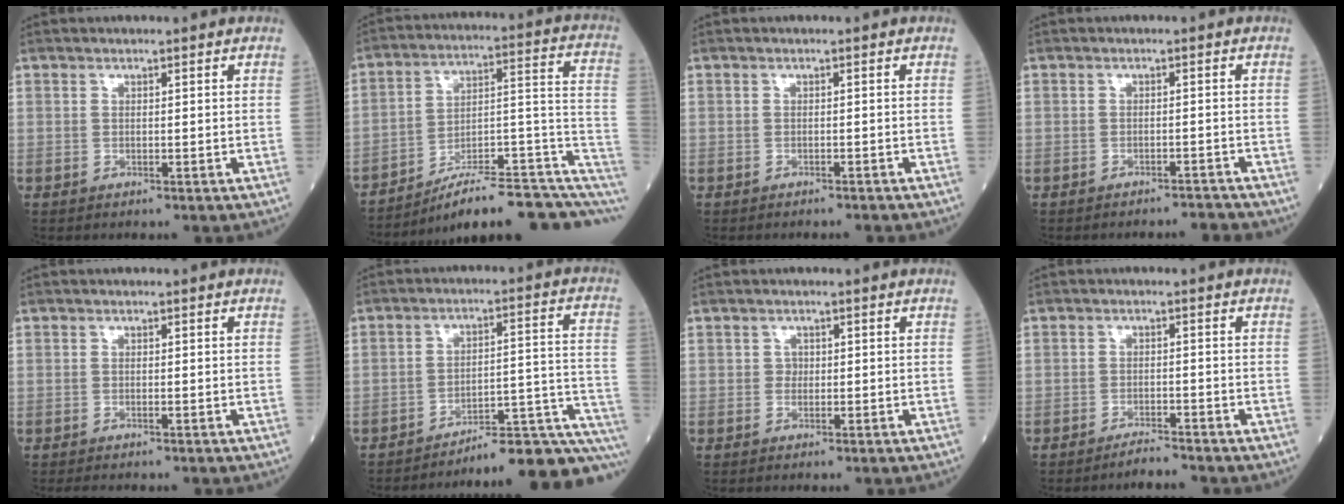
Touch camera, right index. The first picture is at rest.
{"total": 17.8, "force": [-11.8, 4.4, 12.6], "torque": [-0.114, 0.073, -0.162]}
{"total": 1.7, "force": [-1.7, 0.2, 0.4], "torque": [-0.010, -0.004, -0.019]}
{"total": 2.4, "force": [-2.4, 0.1, 0.0], "torque": [0.005, -0.005, -0.029]}
{"total": 0.7, "force": [-0.5, 0.0, 0.5], "torque": [-0.012, -0.002, -0.009]}
{"total": 17.6, "force": [-16.1, -0.5, 7.1], "torque": [-0.030, 0.034, -0.217]}
{"total": 0.8, "force": [0.0, 0.8, 0.3], "torque": [-0.001, 0.003, 0.000]}
{"total": 2.1, "force": [-2.1, -0.2, 0.3], "torque": [-0.005, -0.009, -0.034]}